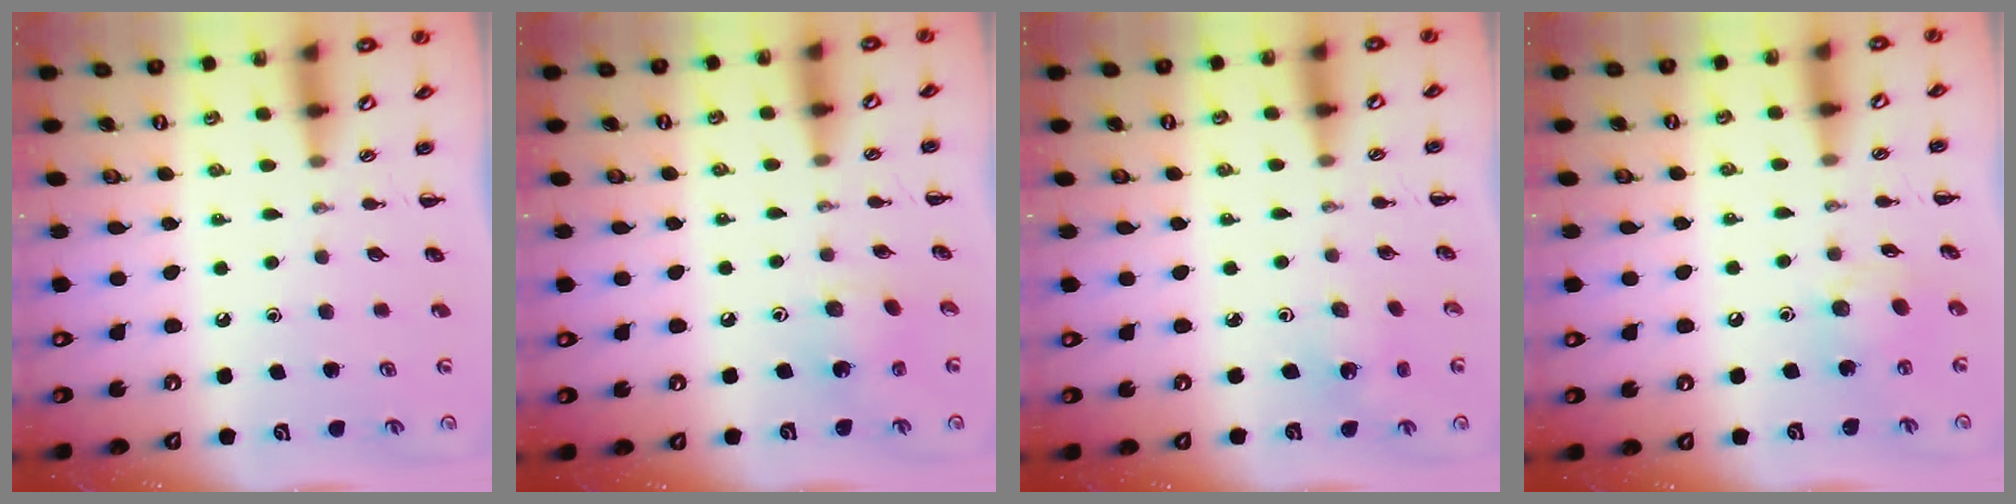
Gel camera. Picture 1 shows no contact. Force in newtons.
{"total": 2.3, "press": 2.2, "slide": 0.5}
{"total": 2.3, "press": 2.2, "slide": 0.7}
{"total": 8.6, "press": 8.6, "slide": 0.7}